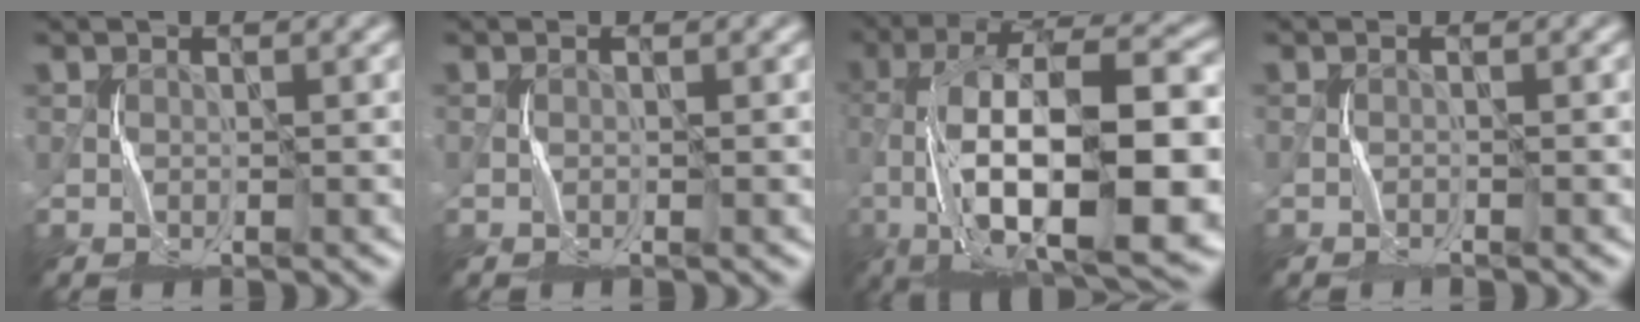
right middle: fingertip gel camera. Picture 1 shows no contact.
{"total": 0.0}
{"total": 16.7, "force": [-3.7, 6.7, 14.9], "torque": [-0.253, 0.017, -0.057]}
{"total": 0.9, "force": [-0.6, -0.5, -0.5], "torque": [0.004, 0.000, -0.012]}